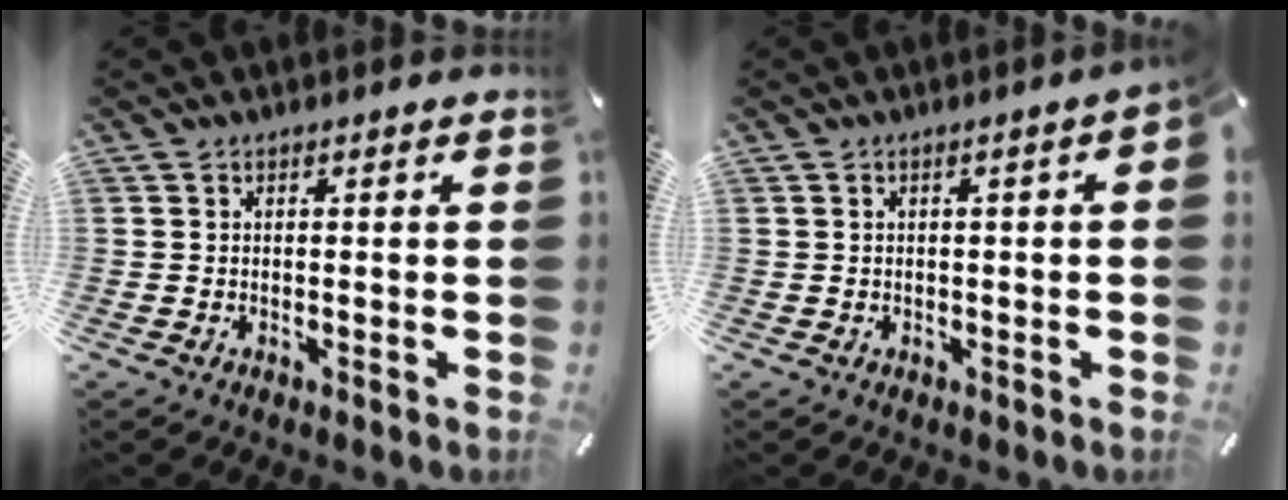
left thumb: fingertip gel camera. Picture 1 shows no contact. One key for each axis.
{"total": 2.5, "fx": 0.0, "fy": 0.3, "fz": 2.5, "tx": -0.041, "ty": -0.001, "tz": 0.001}